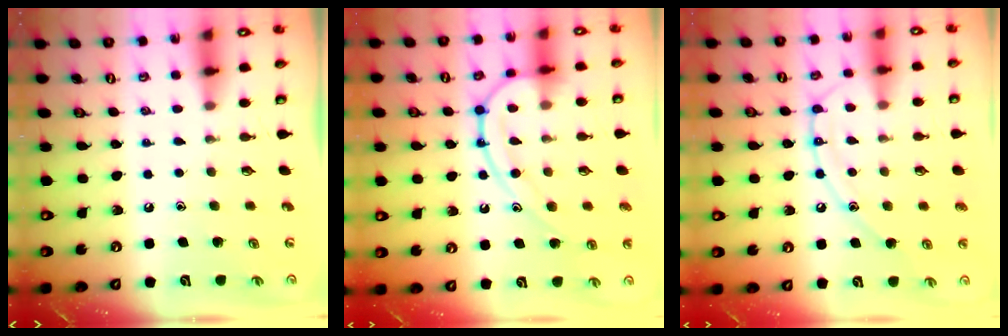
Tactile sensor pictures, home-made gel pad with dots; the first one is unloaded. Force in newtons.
{"total": 13.7, "press": 13.6, "slide": 0.8}
{"total": 11.9, "press": 11.8, "slide": 0.9}